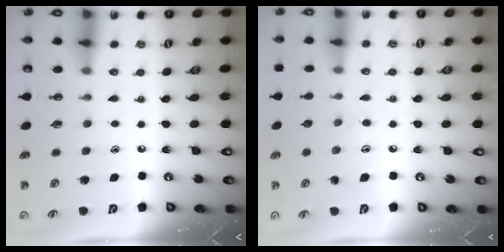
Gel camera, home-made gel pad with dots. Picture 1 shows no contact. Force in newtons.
{"total": 6.2, "press": 6.1, "slide": 0.4}